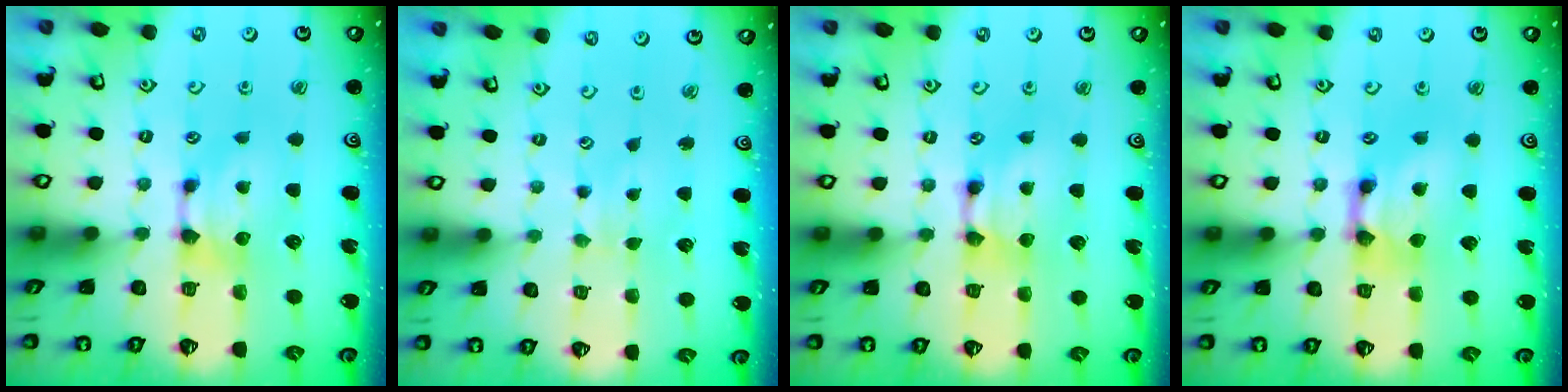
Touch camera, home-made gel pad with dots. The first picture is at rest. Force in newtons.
{"total": 2.4, "press": 2.3, "slide": 0.4}
{"total": 1.8, "press": 1.8, "slide": 0.2}
{"total": 3.5, "press": 3.5, "slide": 0.2}